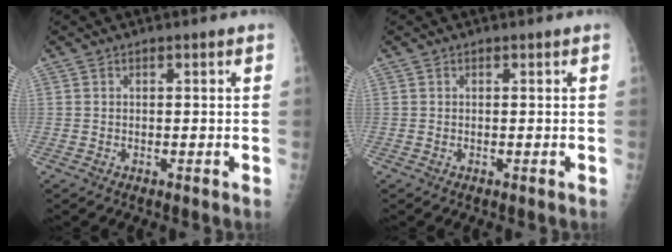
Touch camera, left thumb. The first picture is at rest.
{"total": 0.0}